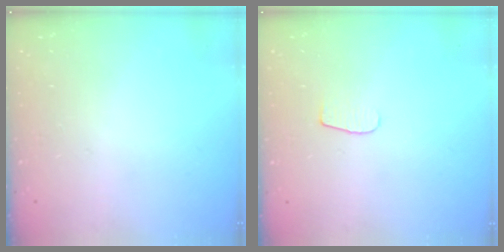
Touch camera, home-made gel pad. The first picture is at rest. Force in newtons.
{"total": 4.8, "press": 4.8, "slide": 0.6}